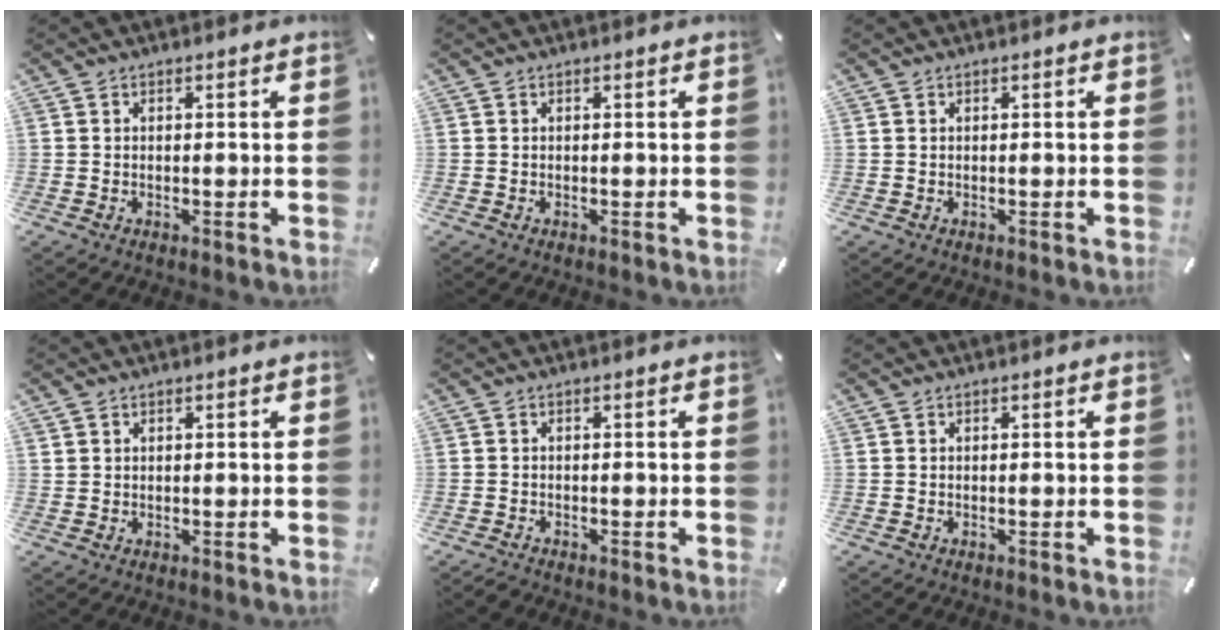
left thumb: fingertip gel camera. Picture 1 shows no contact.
{"total": 0.0}
{"total": 0.0}
{"total": 0.7, "force": [0.5, 0.5, -0.1], "torque": [0.001, 0.001, 0.011]}
{"total": 0.9, "force": [-0.9, 0.1, 0.0], "torque": [-0.001, 0.002, -0.019]}
{"total": 0.0}